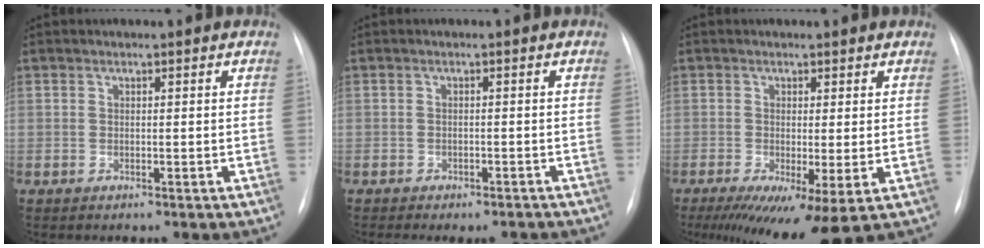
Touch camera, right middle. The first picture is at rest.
{"total": 6.2, "force": [-5.3, 2.4, 2.3], "torque": [-0.021, 0.005, -0.062]}
{"total": 9.4, "force": [-4.2, 1.6, 8.3], "torque": [-0.124, -0.023, -0.063]}